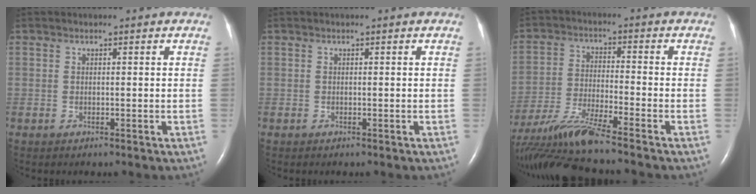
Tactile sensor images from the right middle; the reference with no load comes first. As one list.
[{"total": 0.0}, {"total": 11.6, "force": [-10.0, -2.0, 5.5], "torque": [-0.108, -0.022, -0.183]}]